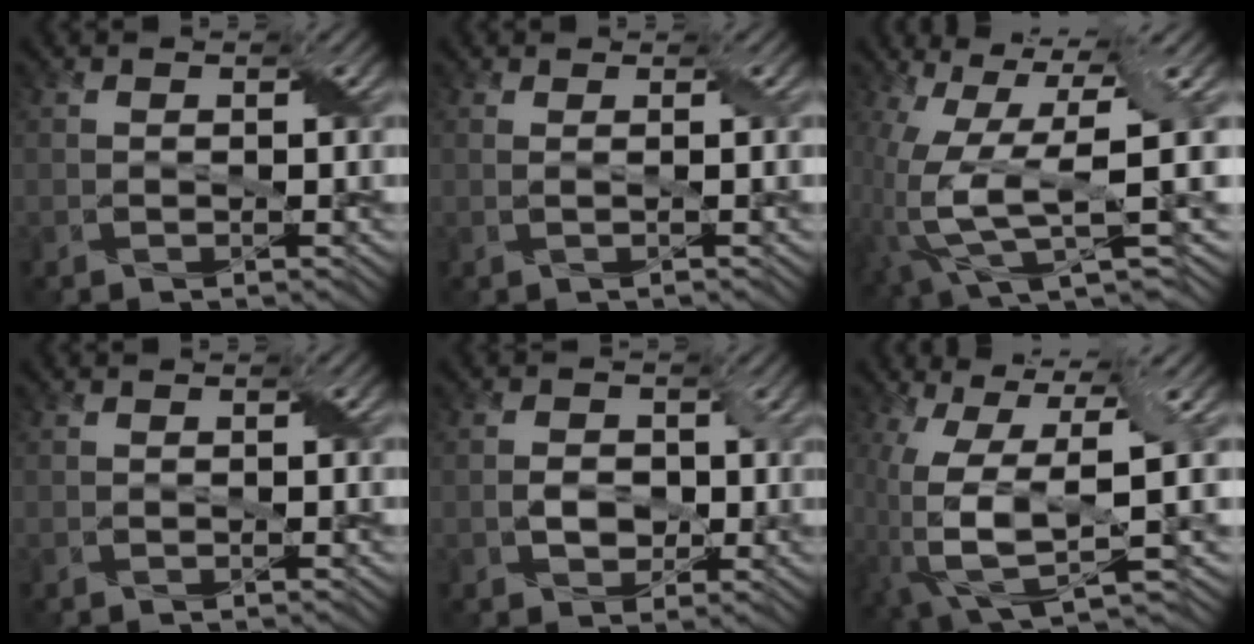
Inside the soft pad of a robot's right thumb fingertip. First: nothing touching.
{"total": 1.1, "force": [0.3, 0.2, 1.1], "torque": [-0.023, 0.003, -0.005]}
{"total": 13.3, "force": [-1.7, 4.1, 12.5], "torque": [-0.291, -0.019, -0.009]}
{"total": 0.0}
{"total": 3.5, "force": [-0.2, 2.8, 2.0], "torque": [-0.033, -0.004, -0.006]}
{"total": 12.1, "force": [-1.8, 4.4, 11.1], "torque": [-0.257, -0.024, -0.017]}